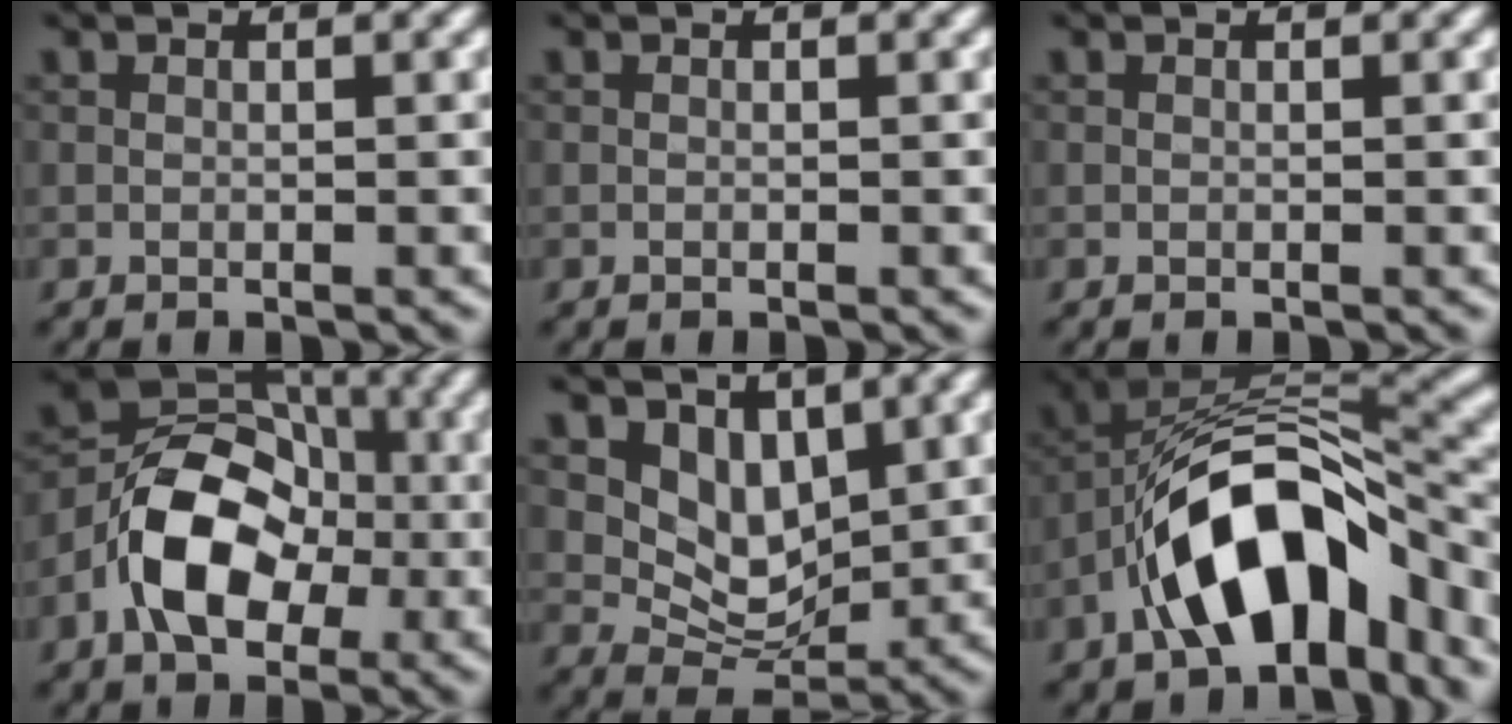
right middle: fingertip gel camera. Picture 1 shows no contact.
{"total": 0.0}
{"total": 0.0}
{"total": 9.0, "force": [-2.8, 6.0, 6.0], "torque": [-0.103, 0.009, -0.058]}
{"total": 4.8, "force": [1.9, 3.4, 2.8], "torque": [-0.051, -0.017, 0.032]}
{"total": 11.9, "force": [-5.5, 6.0, 8.7], "torque": [-0.132, 0.011, -0.100]}